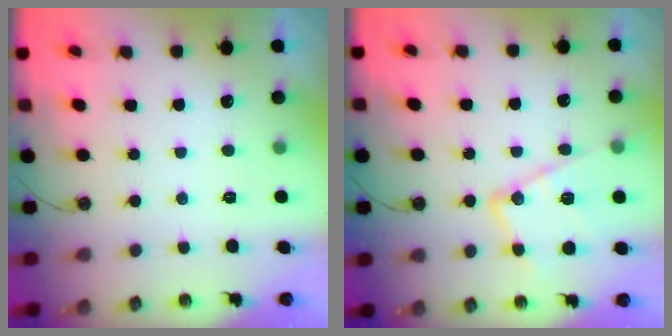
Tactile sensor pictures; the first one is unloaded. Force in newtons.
{"total": 16.9, "press": 16.8, "slide": 1.6}